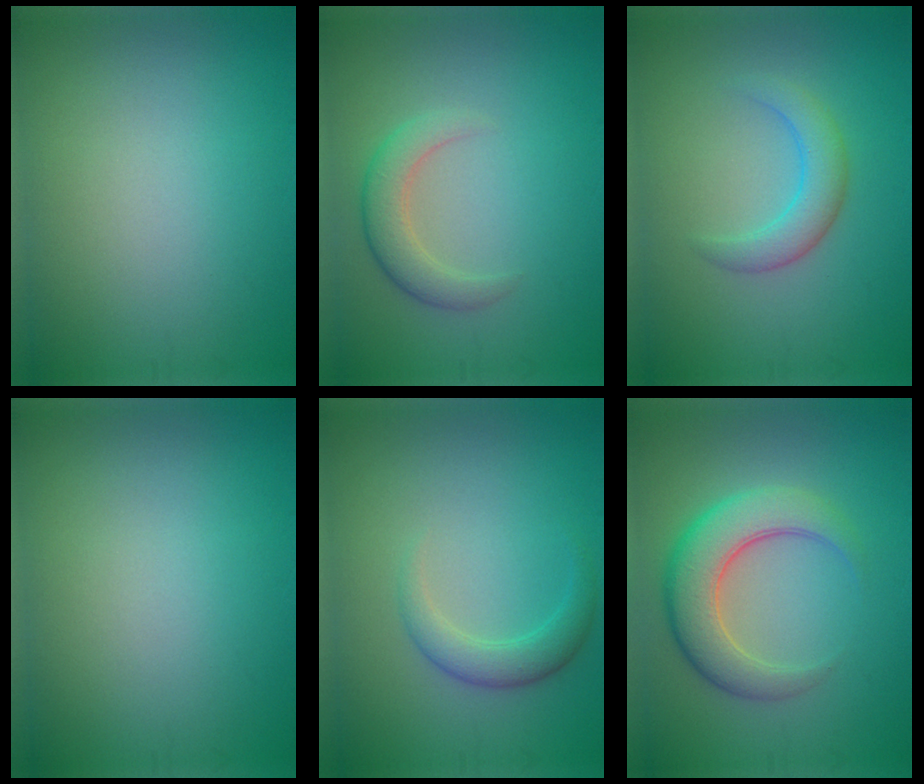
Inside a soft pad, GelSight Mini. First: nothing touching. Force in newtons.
{"total": 2.9, "press": 2.9, "slide": 0.2}
{"total": 2.8, "press": 2.8, "slide": 0.3}
{"total": 0.0}
{"total": 2.5, "press": 2.5, "slide": 0.1}
{"total": 5.8, "press": 5.8, "slide": 0.5}